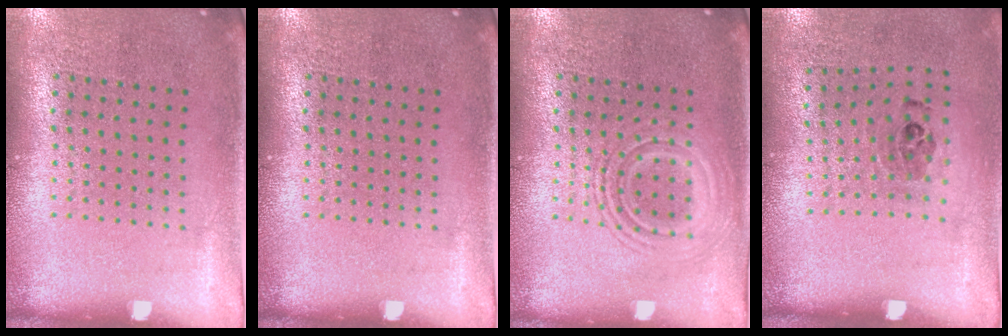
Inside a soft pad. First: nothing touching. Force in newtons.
{"total": 0.0}
{"total": 2.8, "press": 2.8, "slide": 0.4}
{"total": 1.1, "press": 0.7, "slide": 0.8}